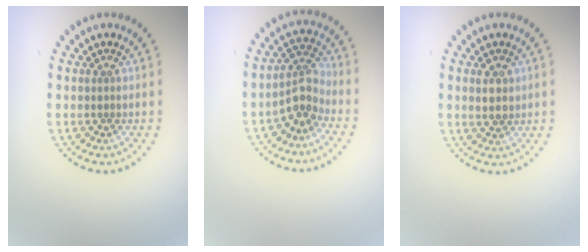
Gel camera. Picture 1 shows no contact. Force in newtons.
{"total": 2.7, "press": 2.1, "slide": 1.7}
{"total": 1.9, "press": 1.8, "slide": 0.6}